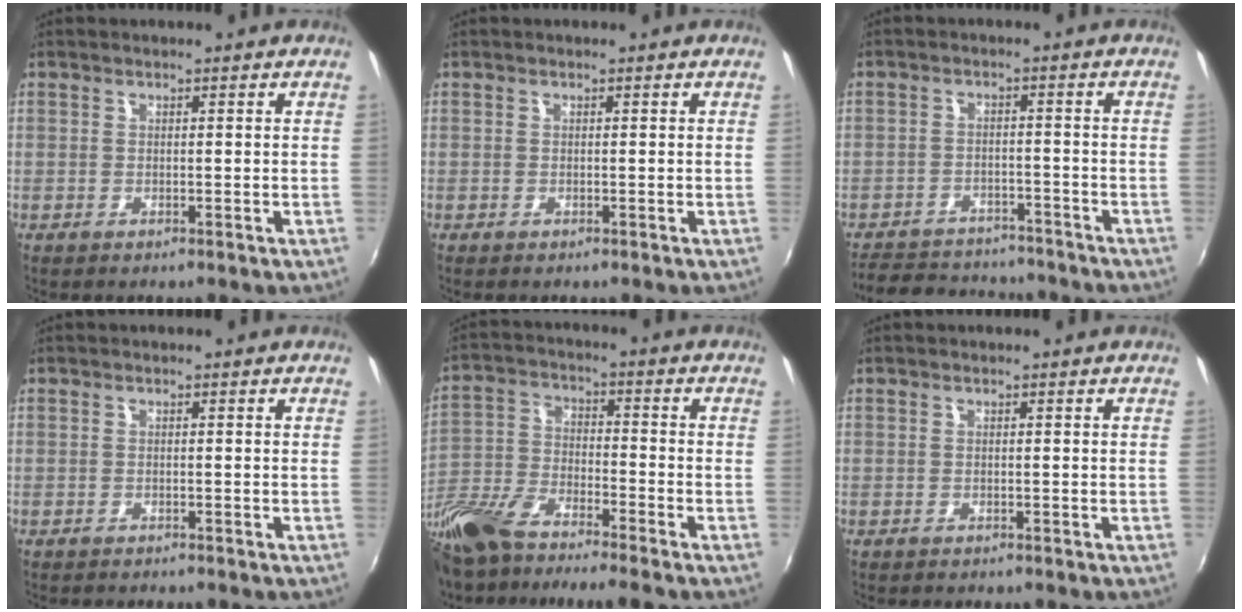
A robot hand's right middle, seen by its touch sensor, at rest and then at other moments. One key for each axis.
{"total": 0.0}
{"total": 13.3, "fx": -11.5, "fy": 5.4, "fz": 3.9, "tx": -0.104, "ty": 0.021, "tz": -0.159}
{"total": 1.9, "fx": -1.8, "fy": 0.5, "fz": 0.4, "tx": -0.015, "ty": -0.011, "tz": -0.030}
{"total": 15.0, "fx": -12.0, "fy": 3.4, "fz": 8.3, "tx": -0.191, "ty": -0.029, "tz": -0.232}
{"total": 0.9, "fx": -0.8, "fy": 0.3, "fz": 0.1, "tx": -0.006, "ty": -0.003, "tz": -0.013}